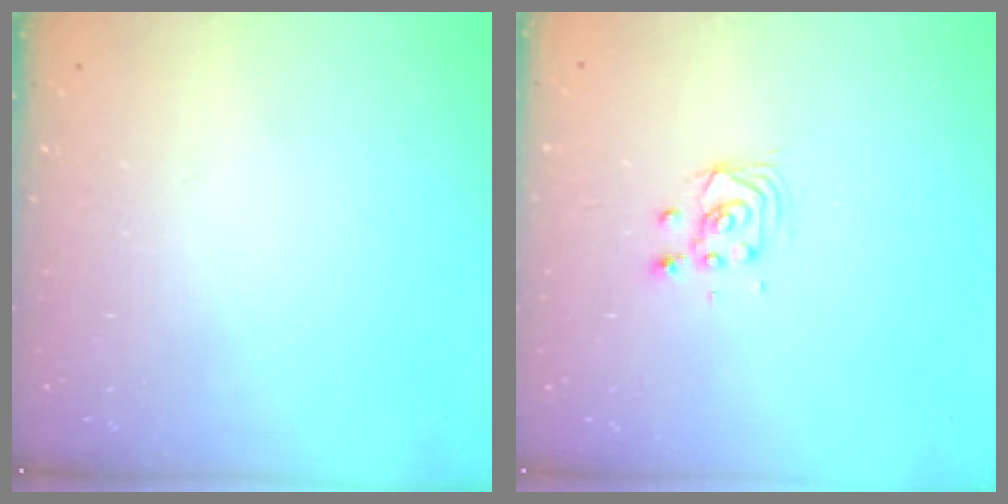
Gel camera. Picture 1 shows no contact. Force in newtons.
{"total": 3.3, "press": 3.3, "slide": 0.4}